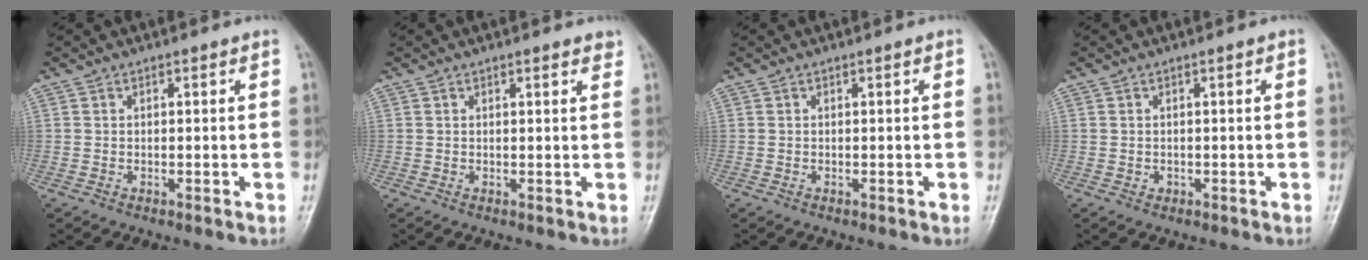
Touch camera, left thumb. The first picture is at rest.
{"total": 1.8, "force": [1.4, 0.5, 1.1], "torque": [-0.008, -0.001, 0.014]}
{"total": 0.0}
{"total": 0.6, "force": [-0.2, 0.6, 0.1], "torque": [0.001, 0.006, -0.001]}